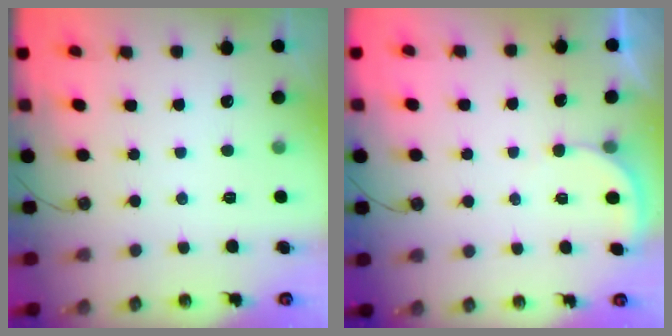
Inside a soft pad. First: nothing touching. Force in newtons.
{"total": 2.6, "press": 2.6, "slide": 0.2}